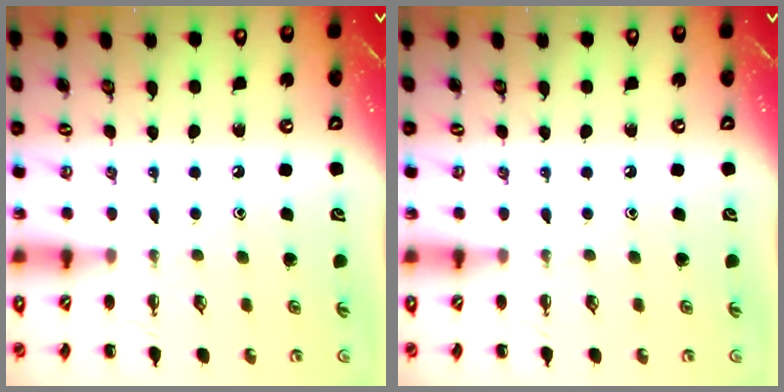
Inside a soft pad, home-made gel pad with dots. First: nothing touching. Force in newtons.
{"total": 0.0}